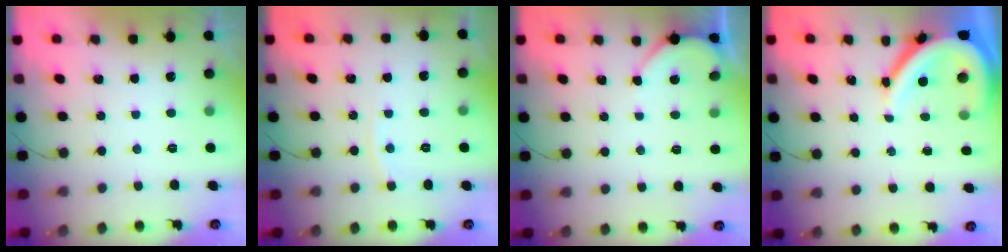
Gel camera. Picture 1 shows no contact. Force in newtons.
{"total": 3.4, "press": 3.4, "slide": 0.0}
{"total": 3.2, "press": 3.2, "slide": 0.3}
{"total": 9.8, "press": 9.7, "slide": 1.2}